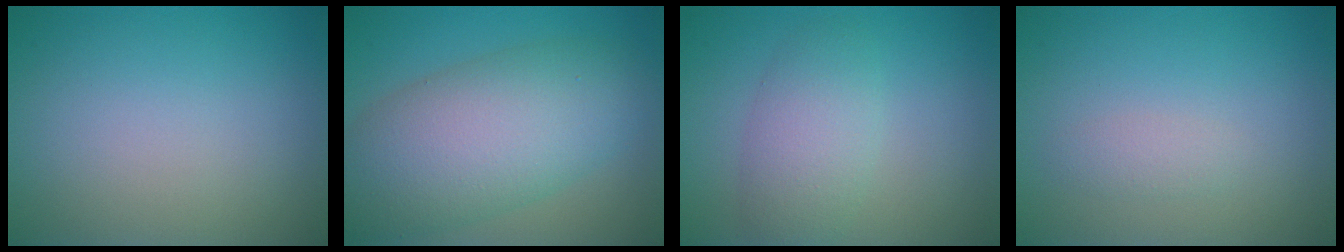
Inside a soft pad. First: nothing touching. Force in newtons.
{"total": 9.6, "press": 9.6, "slide": 0.5}
{"total": 3.7, "press": 3.7, "slide": 0.2}
{"total": 1.1, "press": 1.1, "slide": 0.1}